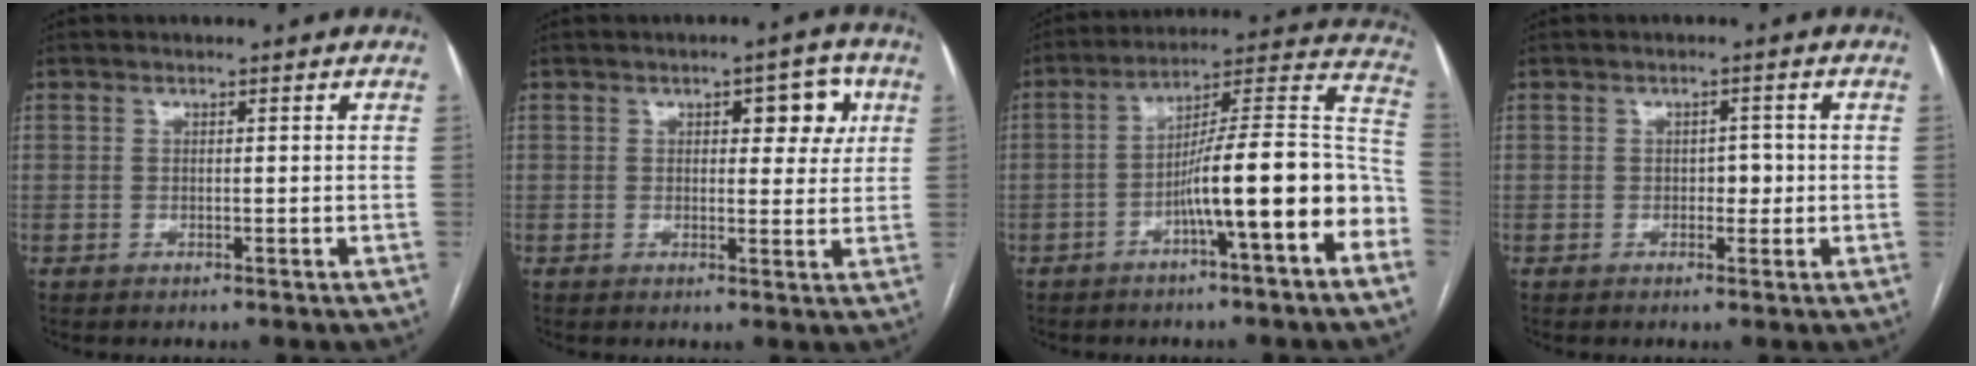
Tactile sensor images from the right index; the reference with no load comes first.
{"total": 5.9, "force": [2.3, 2.7, 4.8], "torque": [-0.048, 0.013, 0.028]}
{"total": 16.1, "force": [-6.1, 1.2, 14.9], "torque": [-0.211, 0.033, -0.092]}
{"total": 2.1, "force": [-0.2, 1.4, 1.6], "torque": [-0.016, 0.006, -0.003]}